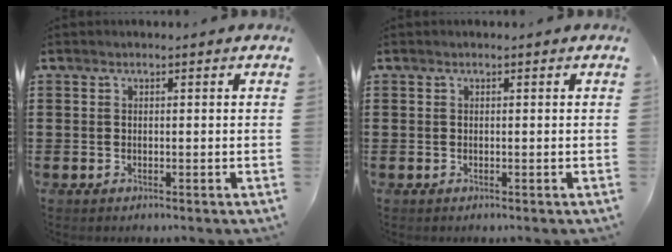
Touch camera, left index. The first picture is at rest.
{"total": 0.0}